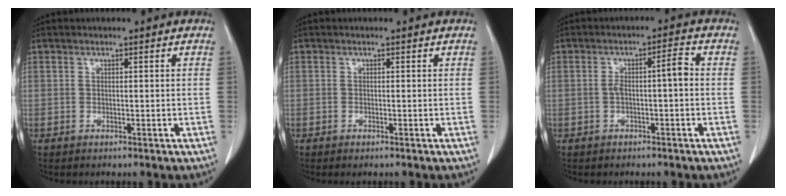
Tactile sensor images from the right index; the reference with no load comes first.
{"total": 0.6, "force": [-0.5, 0.1, 0.4], "torque": [-0.010, -0.002, -0.007]}
{"total": 3.8, "force": [-0.4, 0.5, 3.8], "torque": [-0.066, 0.016, -0.004]}